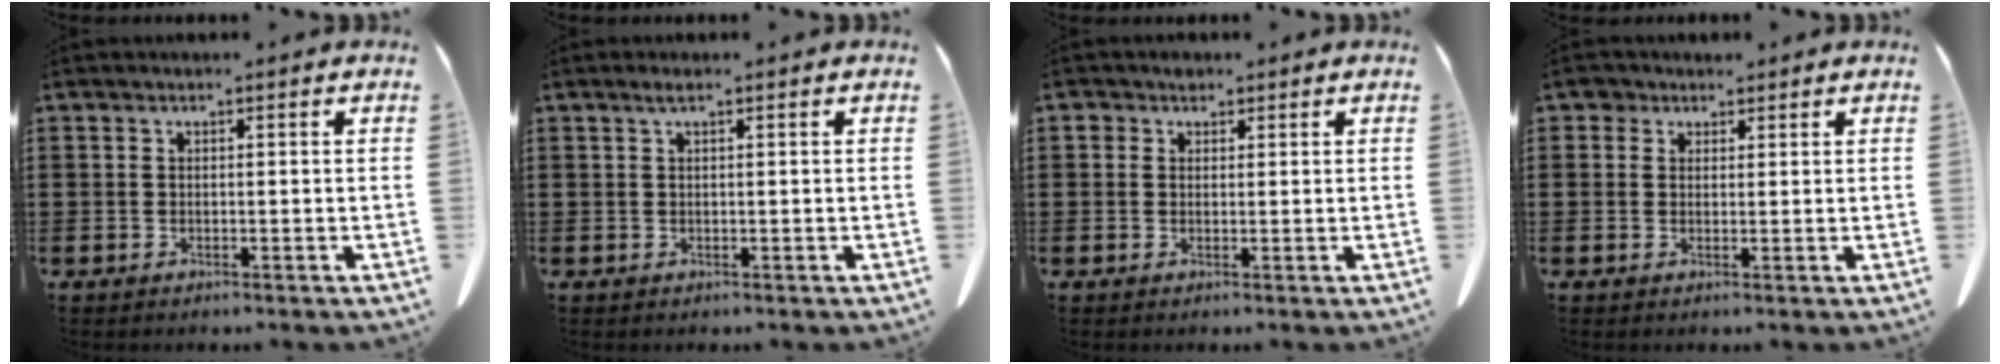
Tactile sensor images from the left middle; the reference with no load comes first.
{"total": 0.9, "force": [0.4, 0.0, 0.8], "torque": [-0.014, 0.002, 0.007]}
{"total": 1.9, "force": [1.2, 1.4, 0.5], "torque": [-0.006, 0.004, 0.019]}
{"total": 2.2, "force": [1.6, 1.5, 0.4], "torque": [-0.007, 0.005, 0.027]}